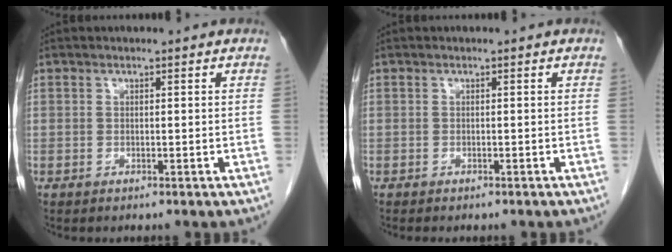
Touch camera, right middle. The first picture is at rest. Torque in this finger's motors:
{"motor_torque": [0.16, 0.02, 0.01, 0.01]}